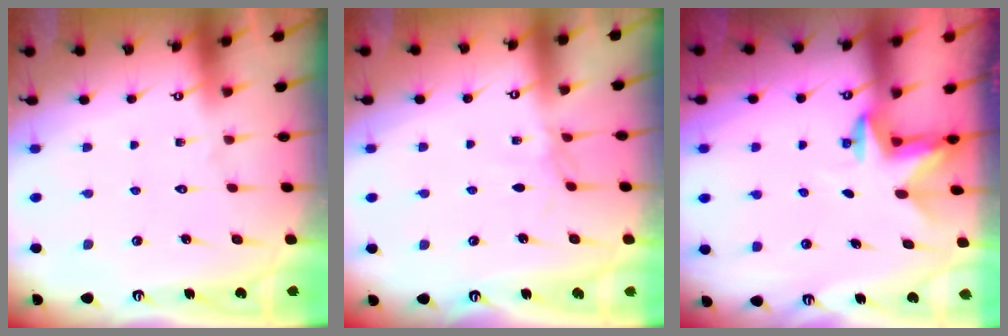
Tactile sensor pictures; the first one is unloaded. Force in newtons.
{"total": 2.8, "press": 2.7, "slide": 0.4}
{"total": 3.0, "press": 2.9, "slide": 0.7}